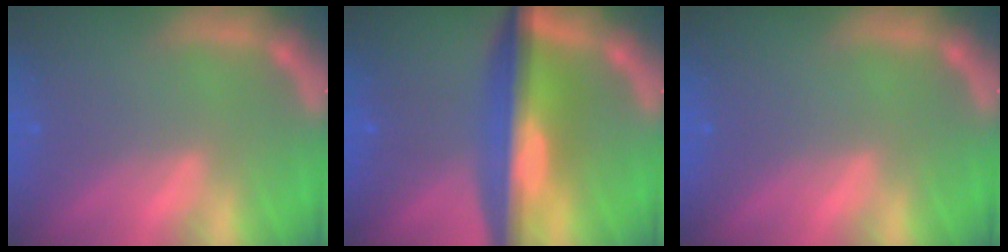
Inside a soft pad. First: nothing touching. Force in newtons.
{"total": 10.1}
{"total": 0.0}